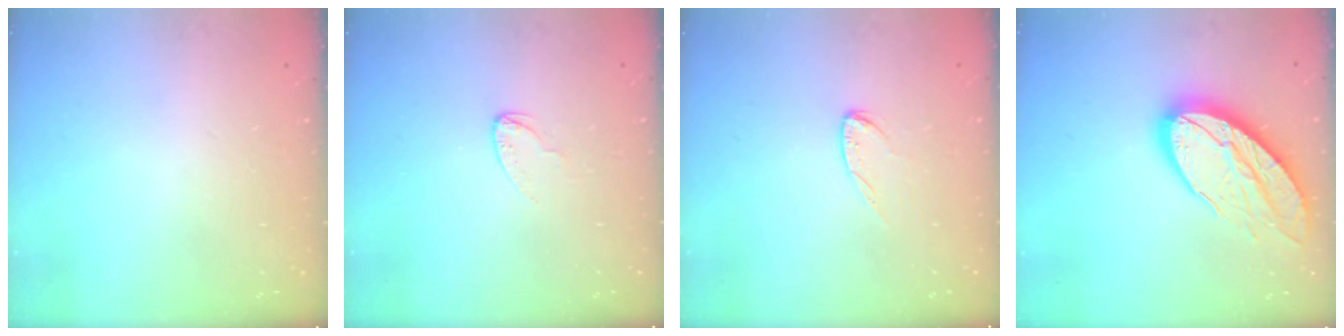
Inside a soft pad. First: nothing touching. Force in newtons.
{"total": 3.4, "press": 3.4, "slide": 0.3}
{"total": 6.1, "press": 6.1, "slide": 0.4}
{"total": 18.8, "press": 18.8, "slide": 1.2}